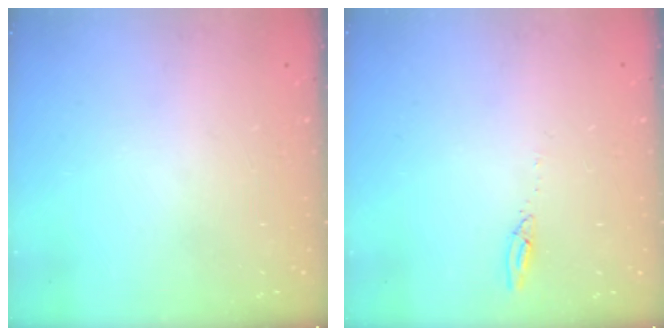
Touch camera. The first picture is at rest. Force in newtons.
{"total": 2.7, "press": 2.7, "slide": 0.2}